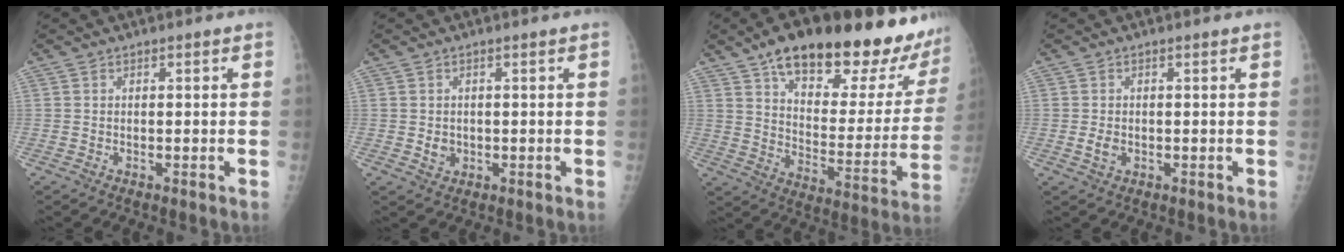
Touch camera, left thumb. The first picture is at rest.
{"total": 2.0, "force": [-0.1, 1.8, 1.1], "torque": [-0.011, 0.000, 0.005]}
{"total": 28.4, "force": [20.4, 9.0, 17.6], "torque": [-0.217, -0.072, 0.293]}
{"total": 1.9, "force": [-0.2, 1.3, 1.4], "torque": [-0.023, 0.000, -0.002]}